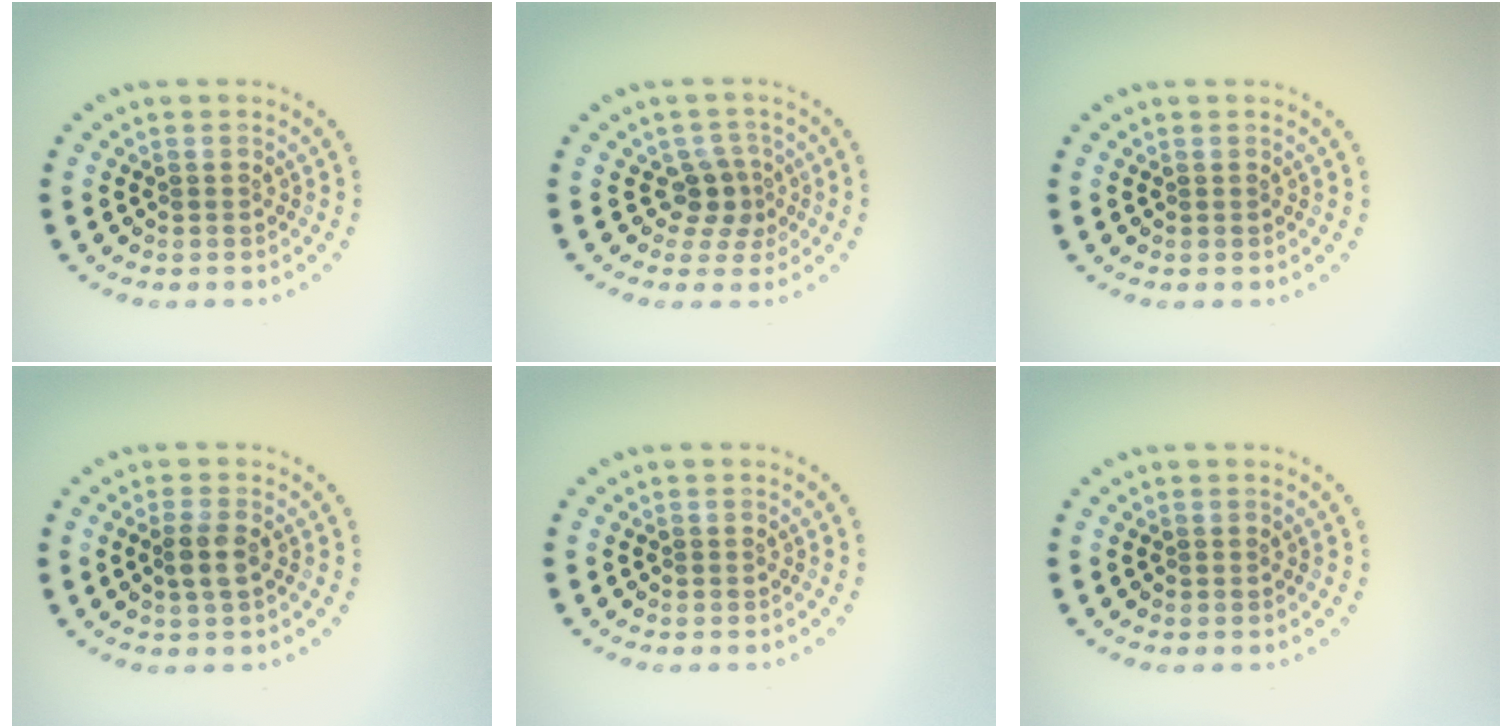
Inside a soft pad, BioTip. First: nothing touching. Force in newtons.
{"total": 2.4, "press": 1.7, "slide": 1.7}
{"total": 0.0}
{"total": 1.8, "press": 1.6, "slide": 0.9}
{"total": 0.0}
{"total": 0.0}